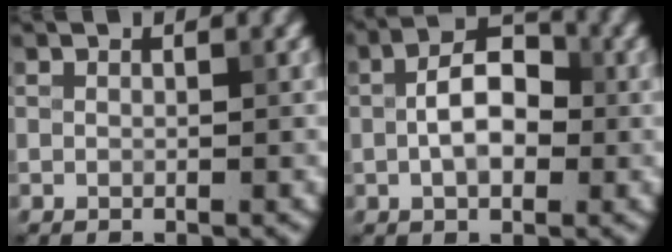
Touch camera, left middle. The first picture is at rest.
{"total": 4.8, "force": [-0.4, 2.8, 3.9], "torque": [-0.067, 0.009, -0.010]}